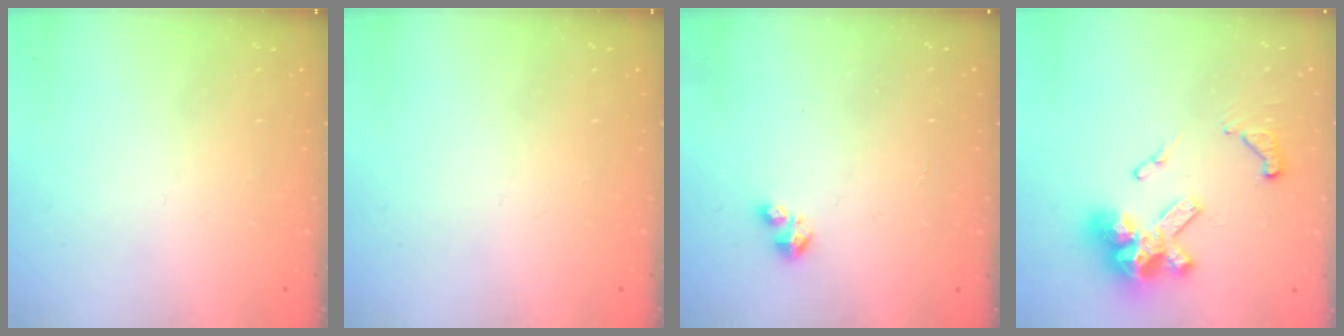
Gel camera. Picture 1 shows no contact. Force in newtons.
{"total": 0.0}
{"total": 1.6, "press": 1.6, "slide": 0.4}
{"total": 14.9, "press": 14.8, "slide": 1.8}